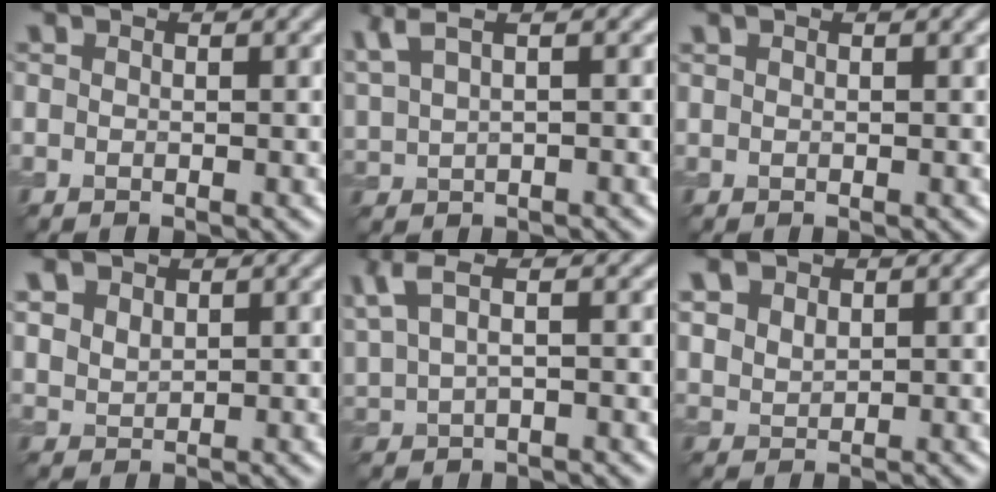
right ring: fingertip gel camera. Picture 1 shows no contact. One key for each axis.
{"total": 4.0, "fx": 2.7, "fy": 1.3, "fz": 2.6, "tx": -0.067, "ty": 0.015, "tz": 0.055}
{"total": 0.0}
{"total": 2.2, "fx": 1.2, "fy": 1.6, "fz": 1.0, "tx": -0.023, "ty": 0.001, "tz": 0.026}
{"total": 3.3, "fx": 1.9, "fy": 1.1, "fz": 2.4, "tx": -0.066, "ty": 0.009, "tz": 0.042}
{"total": 2.9, "fx": 1.4, "fy": 2.1, "fz": 1.3, "tx": -0.036, "ty": 0.005, "tz": 0.033}